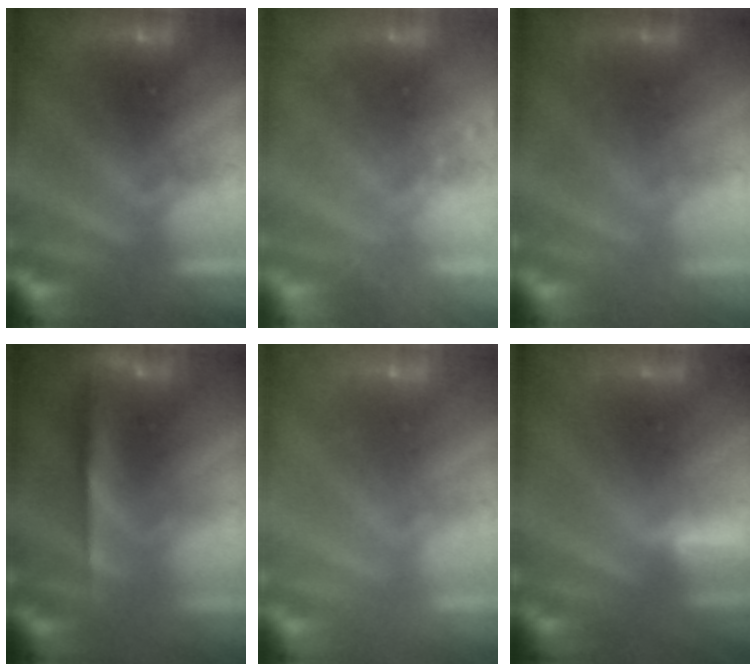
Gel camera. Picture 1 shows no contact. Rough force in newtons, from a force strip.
{"total": 2.4}
{"total": 2.1}
{"total": 8.5}
{"total": 1.8}
{"total": 2.7}